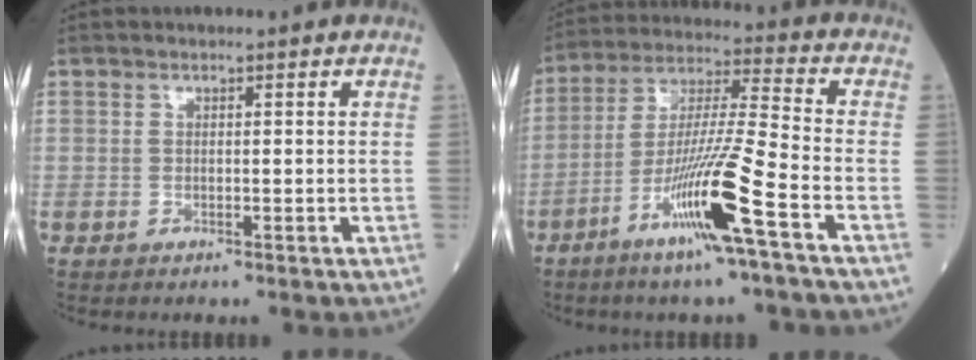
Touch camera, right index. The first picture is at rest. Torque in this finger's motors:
{"motor_torque": [1.78, -0.36, 1.00, 0.21]}